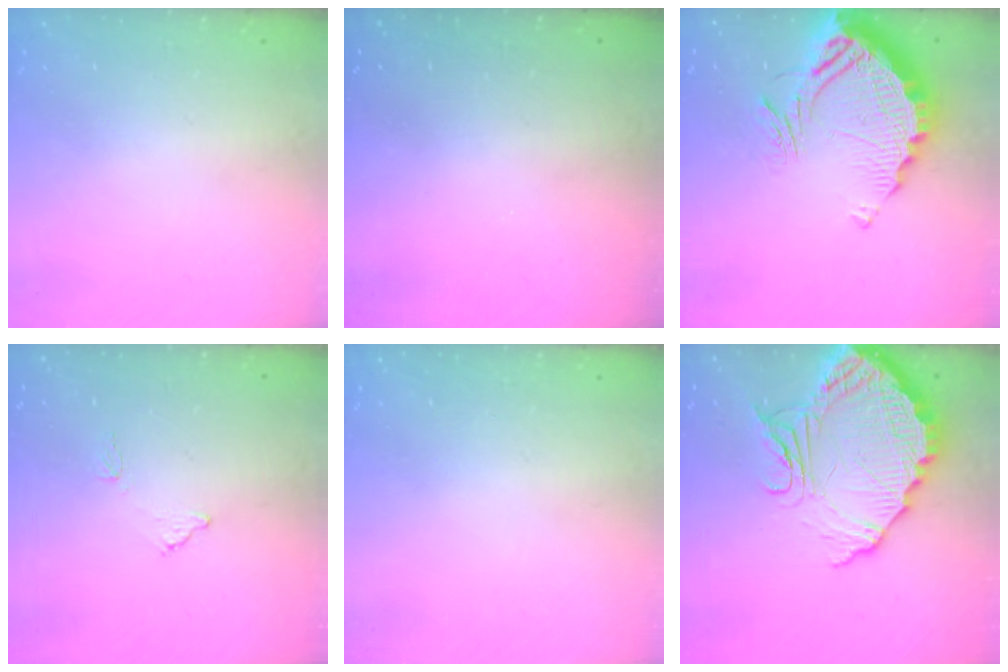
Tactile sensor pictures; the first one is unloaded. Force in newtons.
{"total": 3.2, "press": 3.2, "slide": 0.1}
{"total": 15.9, "press": 15.8, "slide": 1.2}
{"total": 6.9, "press": 6.9, "slide": 0.3}
{"total": 0.0}
{"total": 16.3, "press": 16.3, "slide": 1.2}